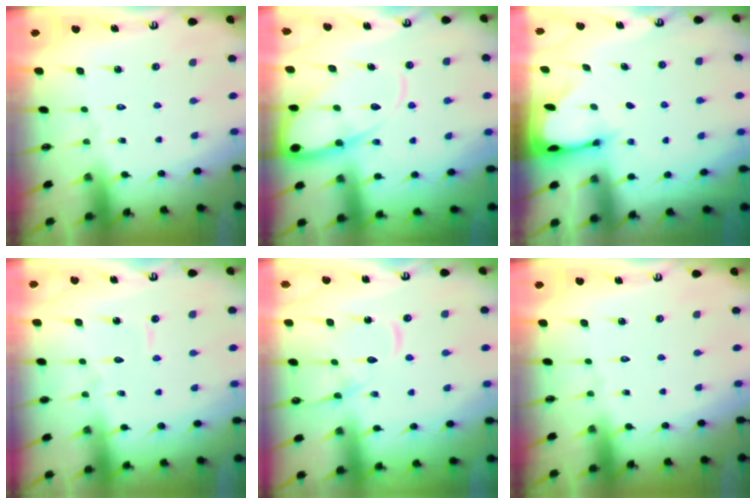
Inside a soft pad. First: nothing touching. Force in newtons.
{"total": 11.4, "press": 11.4, "slide": 1.0}
{"total": 2.5, "press": 2.5, "slide": 0.0}
{"total": 4.0, "press": 4.0, "slide": 0.2}
{"total": 11.2, "press": 11.1, "slide": 1.1}
{"total": 0.0}